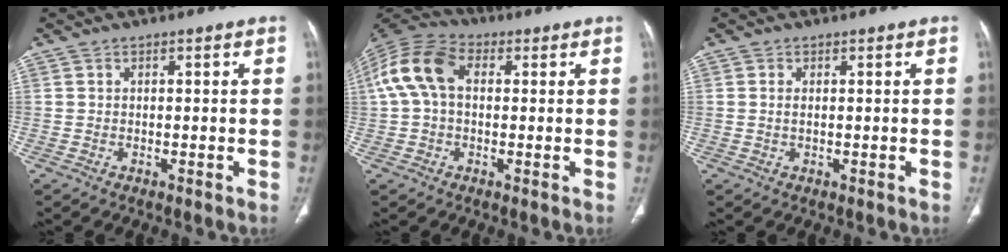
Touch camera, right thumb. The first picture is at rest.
{"total": 11.6, "force": [1.7, 7.7, 8.5], "torque": [-0.178, 0.037, 0.024]}
{"total": 1.1, "force": [0.2, 0.5, 0.9], "torque": [-0.025, 0.000, 0.005]}